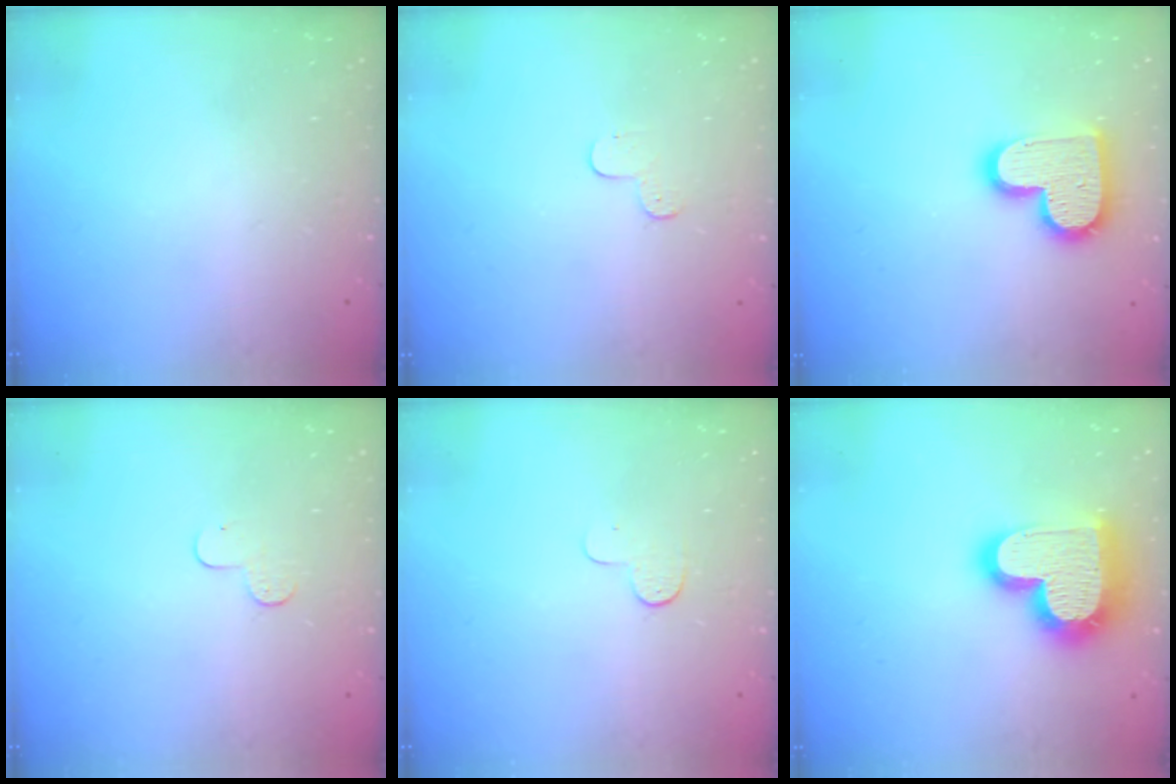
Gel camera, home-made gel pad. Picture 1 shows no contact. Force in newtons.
{"total": 3.9, "press": 3.9, "slide": 0.4}
{"total": 14.3, "press": 14.2, "slide": 0.7}
{"total": 4.5, "press": 4.5, "slide": 0.4}
{"total": 4.0, "press": 4.0, "slide": 0.5}
{"total": 22.2, "press": 22.1, "slide": 1.8}